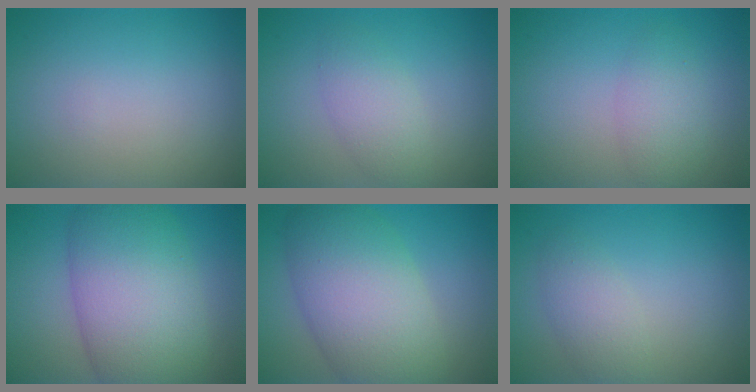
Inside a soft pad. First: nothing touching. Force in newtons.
{"total": 2.7, "press": 2.7, "slide": 0.0}
{"total": 2.6, "press": 2.6, "slide": 0.2}
{"total": 11.2, "press": 11.2, "slide": 0.4}
{"total": 9.6, "press": 9.6, "slide": 0.7}
{"total": 2.4, "press": 2.4, "slide": 0.1}